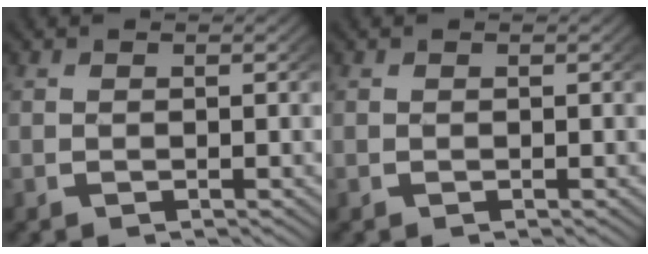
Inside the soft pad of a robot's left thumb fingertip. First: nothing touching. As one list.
[{"total": 0.0}]